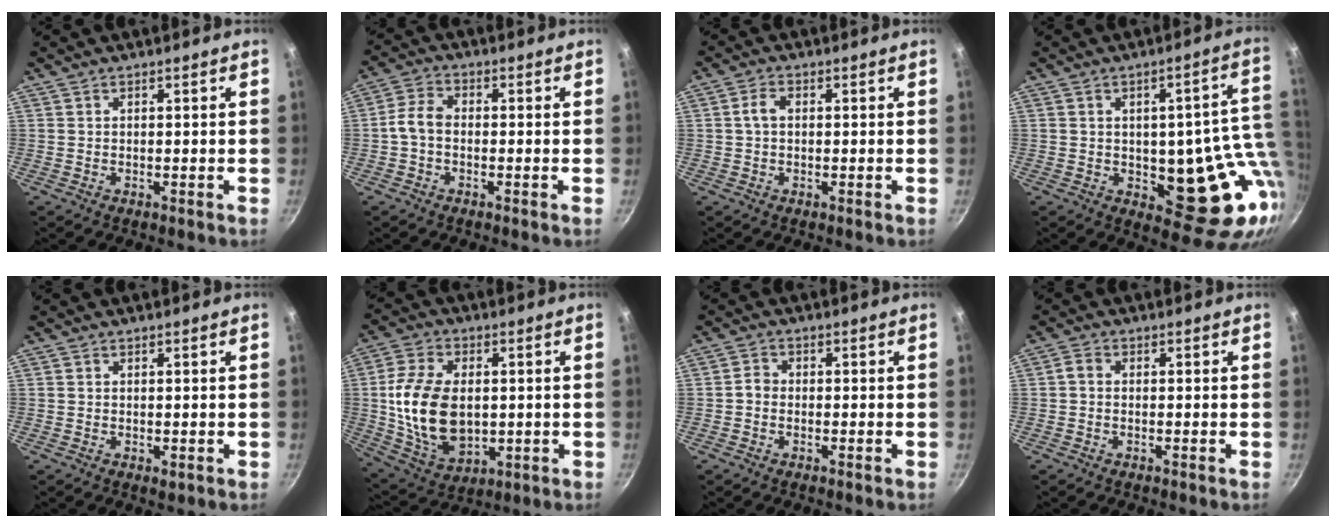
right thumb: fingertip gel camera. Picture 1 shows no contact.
{"total": 4.4, "force": [-1.0, 2.9, 3.1], "torque": [-0.065, 0.025, -0.031]}
{"total": 2.7, "force": [0.2, 1.8, 2.1], "torque": [-0.039, 0.009, 0.000]}
{"total": 17.0, "force": [-0.2, 8.6, 14.7], "torque": [-0.124, -0.017, 0.005]}
{"total": 1.0, "force": [0.0, 0.6, 0.7], "torque": [-0.008, -0.003, -0.001]}
{"total": 16.8, "force": [0.3, 10.9, 12.8], "torque": [-0.225, -0.003, 0.017]}
{"total": 1.9, "force": [-0.6, 1.6, 0.9], "torque": [-0.012, 0.013, -0.015]}
{"total": 1.6, "force": [-0.3, 1.1, 1.1], "torque": [-0.029, 0.008, -0.010]}